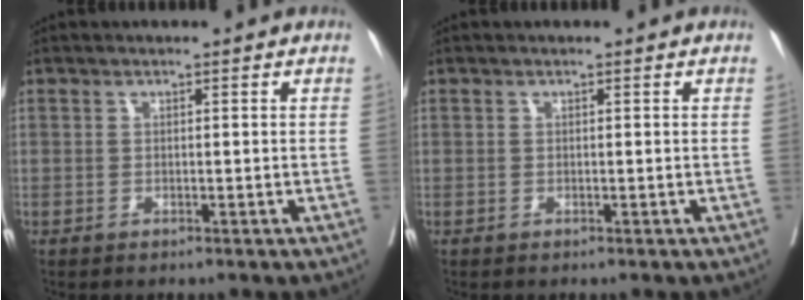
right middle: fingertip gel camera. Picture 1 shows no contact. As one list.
[{"total": 0.0}]